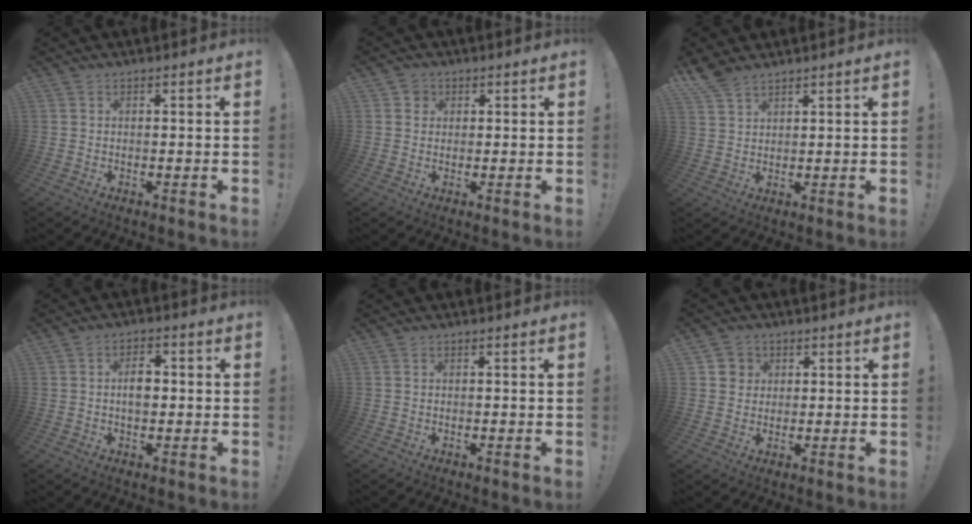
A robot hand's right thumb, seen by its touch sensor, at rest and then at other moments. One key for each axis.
{"total": 2.4, "fx": 0.7, "fy": 2.3, "fz": 0.5, "tx": -0.009, "ty": 0.003, "tz": 0.013}
{"total": 5.1, "fx": 4.4, "fy": 1.6, "fz": 2.1, "tx": -0.045, "ty": -0.025, "tz": 0.085}
{"total": 5.1, "fx": 0.0, "fy": 3.2, "fz": 3.9, "tx": -0.061, "ty": 0.004, "tz": -0.007}
{"total": 0.0}
{"total": 4.1, "fx": 1.2, "fy": 3.9, "fz": 0.7, "tx": -0.007, "ty": 0.000, "tz": 0.021}